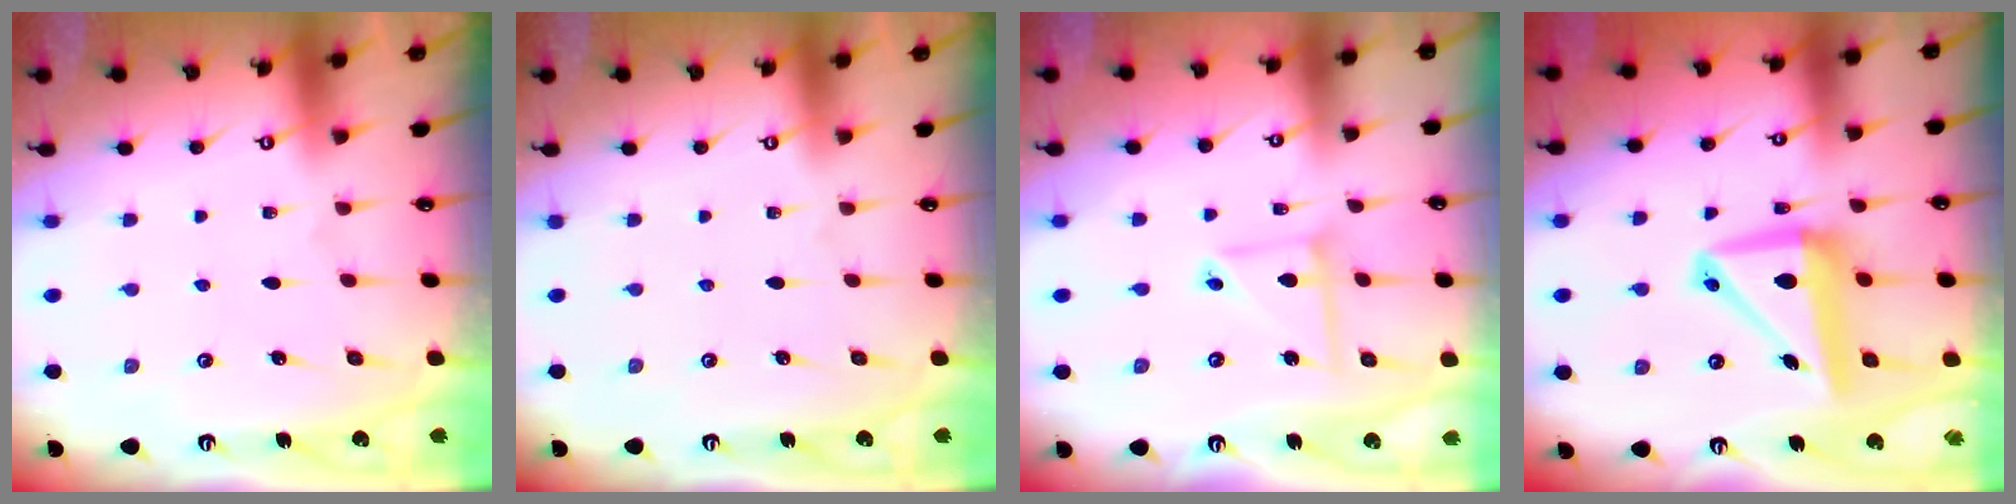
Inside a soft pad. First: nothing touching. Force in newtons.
{"total": 0.0}
{"total": 6.8, "press": 6.7, "slide": 0.5}
{"total": 11.1, "press": 10.8, "slide": 2.2}